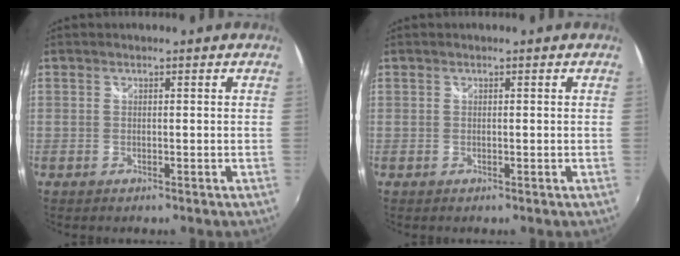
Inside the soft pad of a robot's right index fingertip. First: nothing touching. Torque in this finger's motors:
{"motor_torque": [-0.62, 0.83, 0.01, 0.00]}